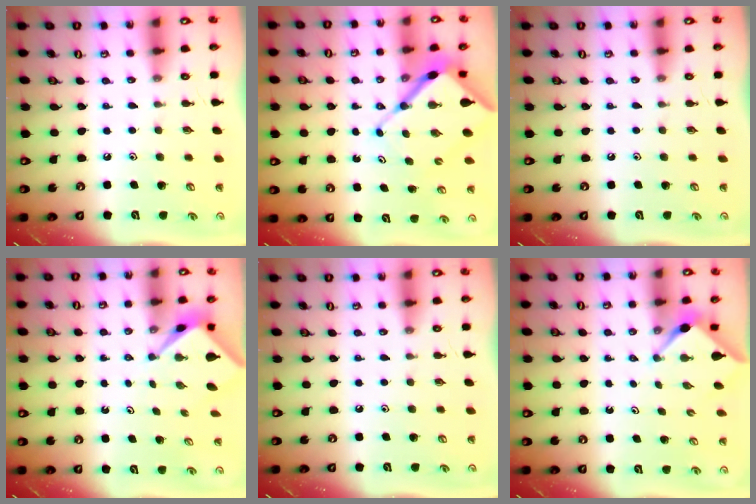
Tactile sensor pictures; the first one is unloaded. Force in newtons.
{"total": 11.4, "press": 11.4, "slide": 1.2}
{"total": 0.0}
{"total": 2.3, "press": 2.3, "slide": 0.2}
{"total": 0.0}
{"total": 3.0, "press": 3.0, "slide": 0.4}